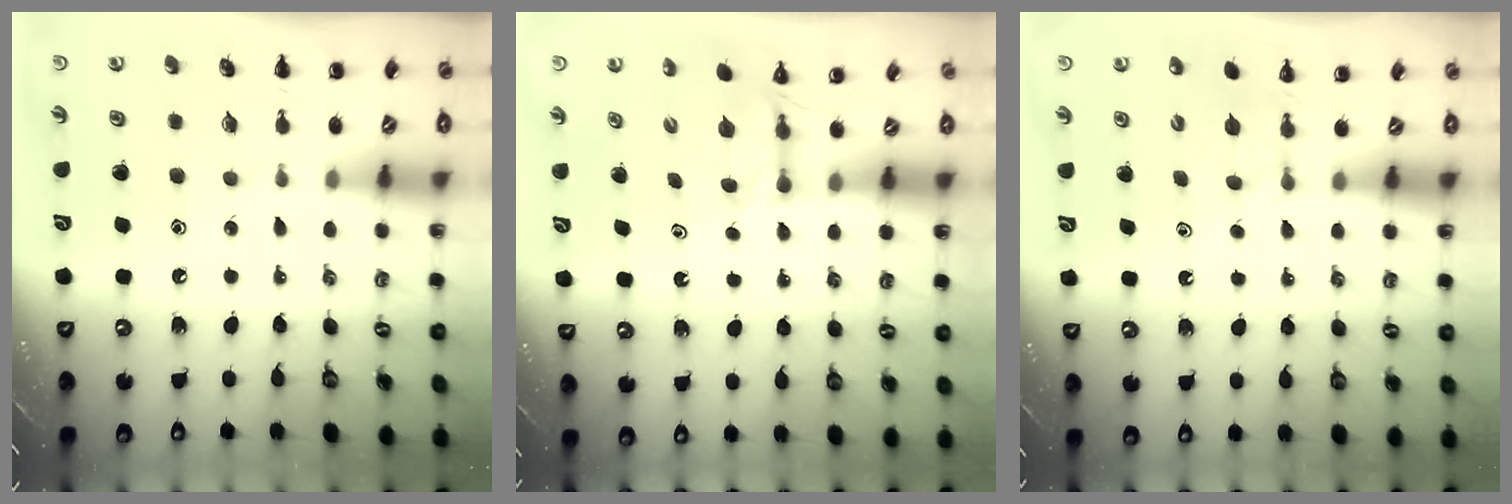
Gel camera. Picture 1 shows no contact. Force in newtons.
{"total": 2.8, "press": 2.6, "slide": 1.1}
{"total": 2.6, "press": 2.4, "slide": 1.0}